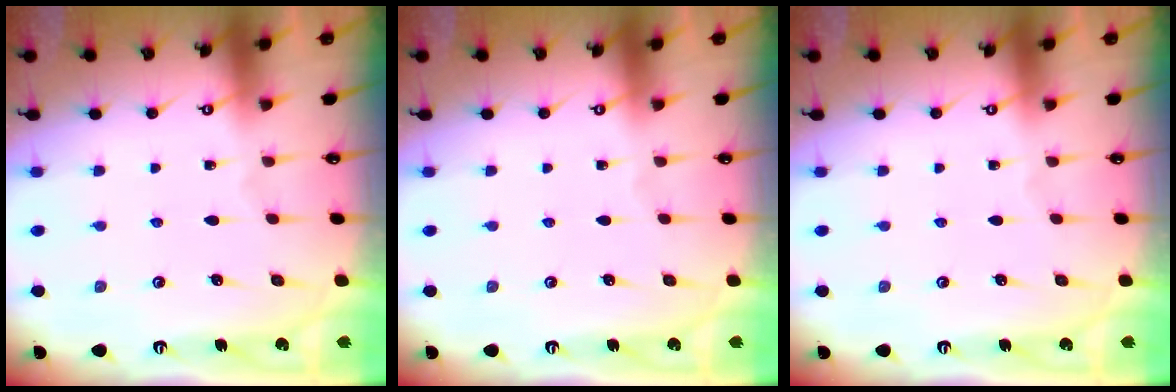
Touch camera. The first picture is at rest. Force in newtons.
{"total": 0.0}
{"total": 0.0}